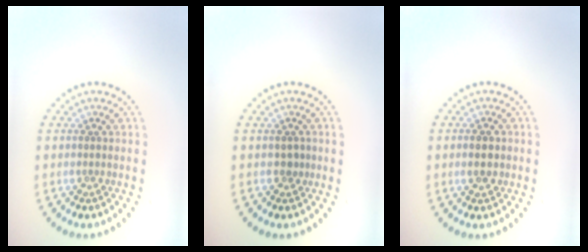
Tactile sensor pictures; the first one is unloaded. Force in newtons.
{"total": 0.9, "press": 0.7, "slide": 0.5}
{"total": 2.2, "press": 2.2, "slide": 0.1}